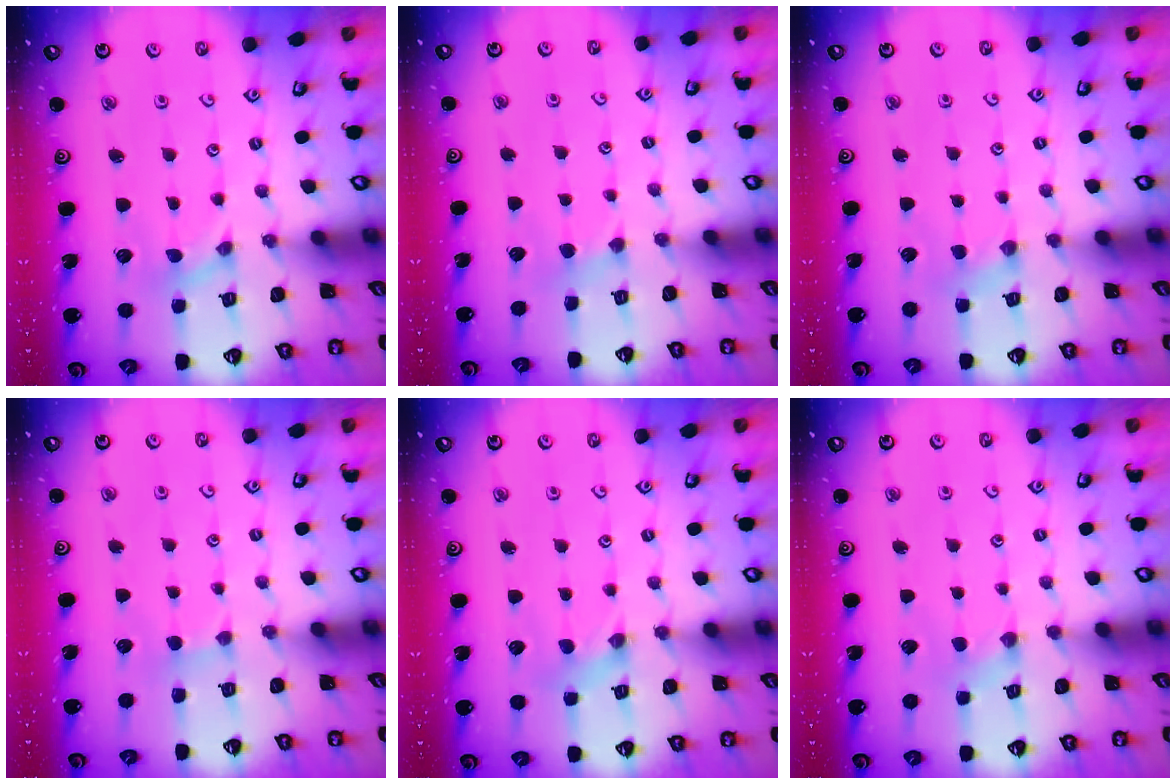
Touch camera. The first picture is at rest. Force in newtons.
{"total": 1.9, "press": 1.9, "slide": 0.3}
{"total": 2.8, "press": 2.7, "slide": 0.5}
{"total": 2.1, "press": 2.0, "slide": 0.3}
{"total": 1.0, "press": 1.0, "slide": 0.2}
{"total": 1.4, "press": 1.4, "slide": 0.3}